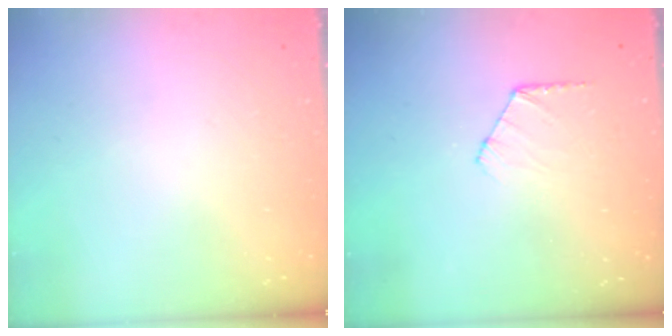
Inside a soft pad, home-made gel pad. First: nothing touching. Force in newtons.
{"total": 5.2, "press": 5.2, "slide": 0.4}